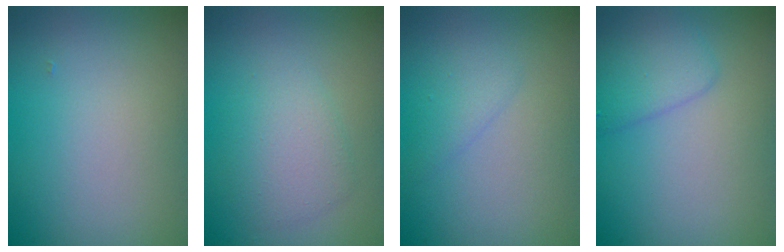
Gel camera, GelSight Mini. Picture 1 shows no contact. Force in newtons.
{"total": 2.8, "press": 2.8, "slide": 0.2}
{"total": 1.4, "press": 1.4, "slide": 0.1}
{"total": 2.6, "press": 2.5, "slide": 0.2}